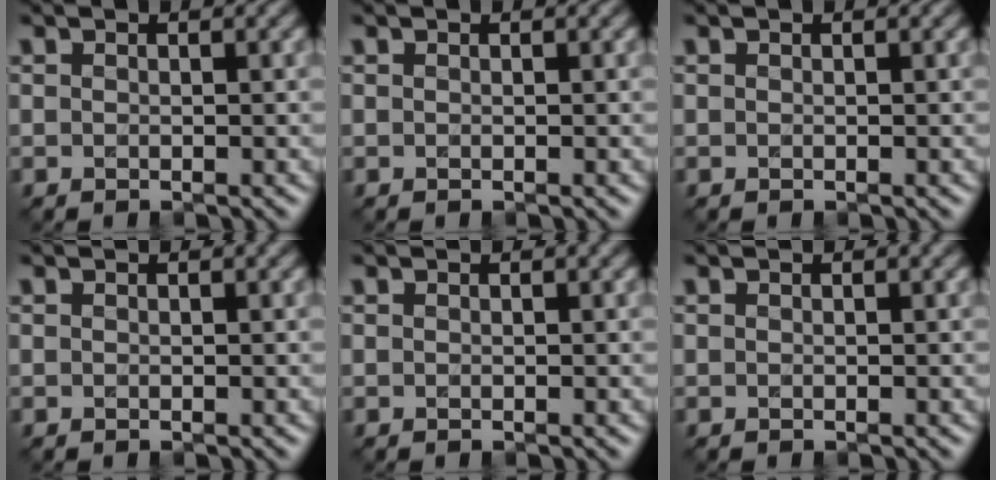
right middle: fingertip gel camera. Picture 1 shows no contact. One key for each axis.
{"total": 0.0}
{"total": 0.0}
{"total": 0.0}
{"total": 0.0}
{"total": 0.0}